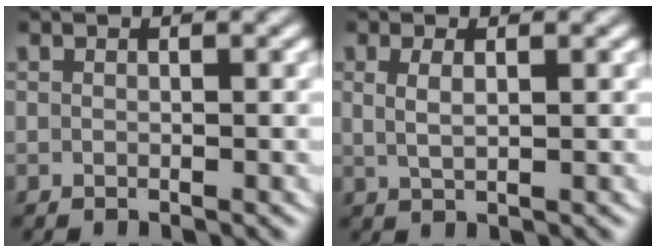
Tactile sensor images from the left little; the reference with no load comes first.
{"total": 2.0, "force": [0.7, 0.8, 1.7], "torque": [-0.030, -0.001, 0.019]}